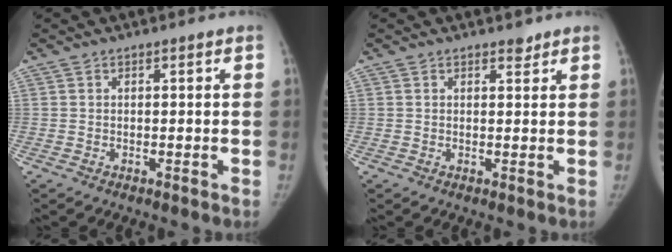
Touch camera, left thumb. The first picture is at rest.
{"total": 1.4, "force": [1.1, 0.7, 0.4], "torque": [0.003, -0.009, 0.014]}